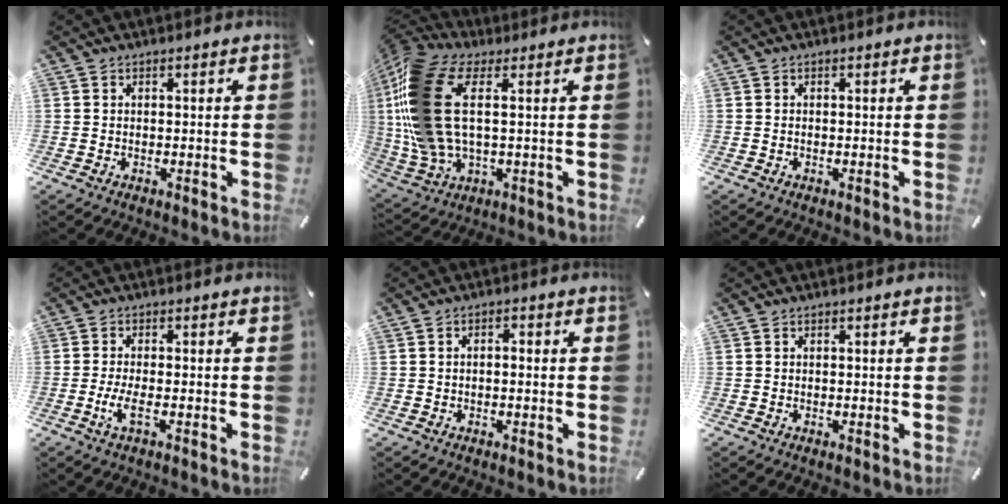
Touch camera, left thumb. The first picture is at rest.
{"total": 19.5, "force": [3.1, 10.5, 16.2], "torque": [-0.360, -0.009, 0.057]}
{"total": 0.5, "force": [-0.3, 0.2, 0.4], "torque": [-0.008, -0.002, -0.005]}
{"total": 4.5, "force": [-1.4, 1.2, 4.1], "torque": [-0.096, -0.009, -0.031]}
{"total": 1.6, "force": [-0.6, 0.8, 1.3], "torque": [-0.024, 0.005, -0.012]}
{"total": 0.0}